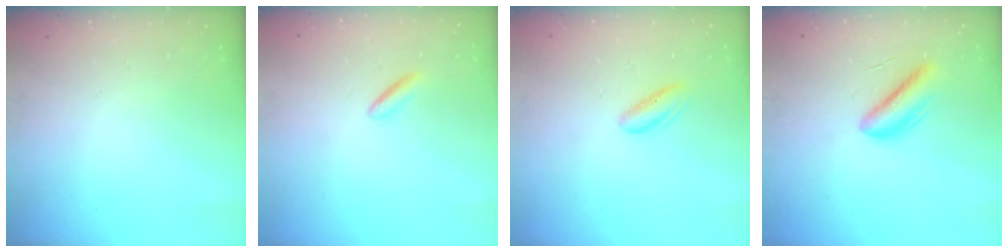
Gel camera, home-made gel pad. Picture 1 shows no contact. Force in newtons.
{"total": 1.8, "press": 1.6, "slide": 0.8}
{"total": 3.3, "press": 3.3, "slide": 0.3}
{"total": 5.3, "press": 5.2, "slide": 0.9}